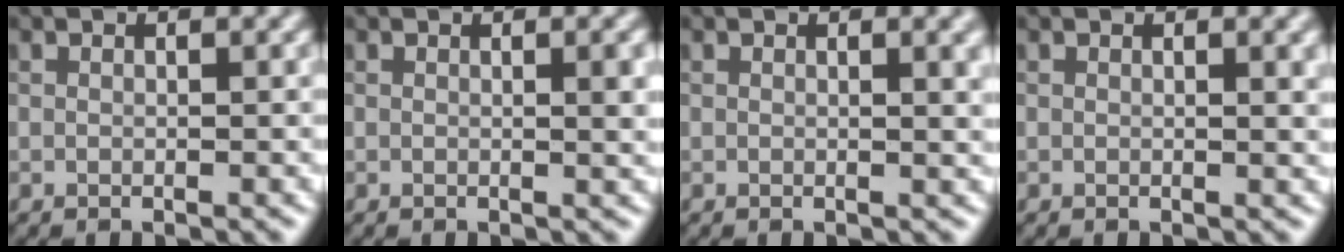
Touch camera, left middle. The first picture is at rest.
{"total": 2.1, "force": [0.3, 0.5, 2.0], "torque": [-0.022, 0.001, 0.002]}
{"total": 2.3, "force": [0.7, 0.7, 2.0], "torque": [-0.016, 0.004, 0.007]}
{"total": 1.7, "force": [0.5, 0.5, 1.6], "torque": [-0.014, 0.002, 0.005]}